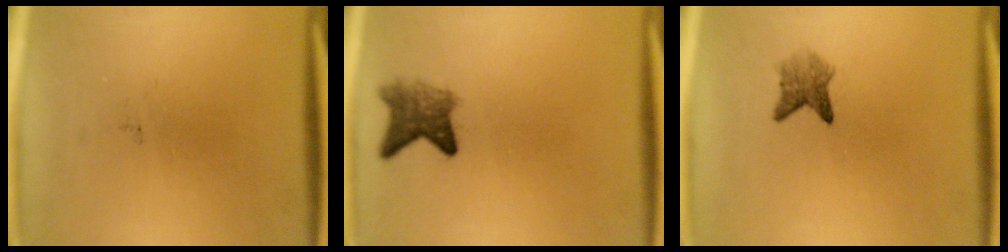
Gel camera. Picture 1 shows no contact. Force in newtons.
{"total": 4.0}
{"total": 2.7}